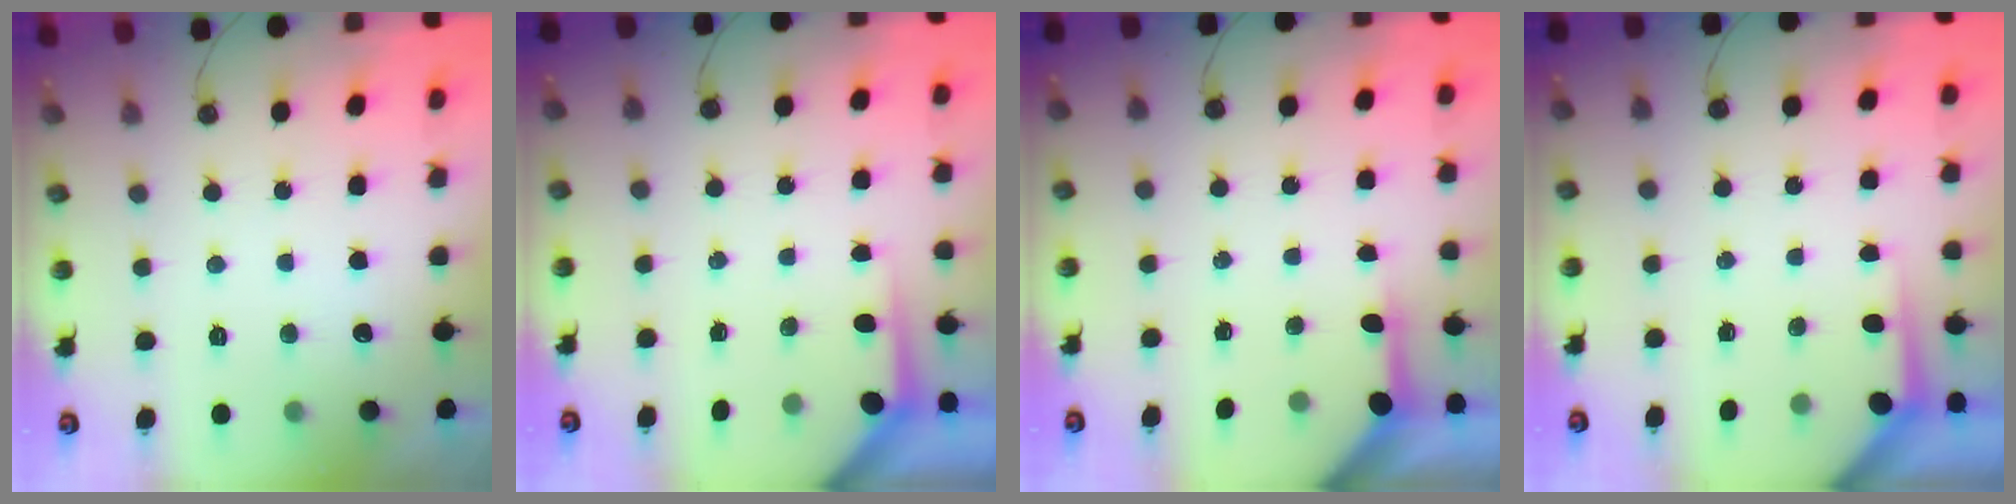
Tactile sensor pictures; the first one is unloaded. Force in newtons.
{"total": 3.5, "press": 3.5, "slide": 0.4}
{"total": 3.6, "press": 3.6, "slide": 0.4}
{"total": 3.7, "press": 3.6, "slide": 0.3}